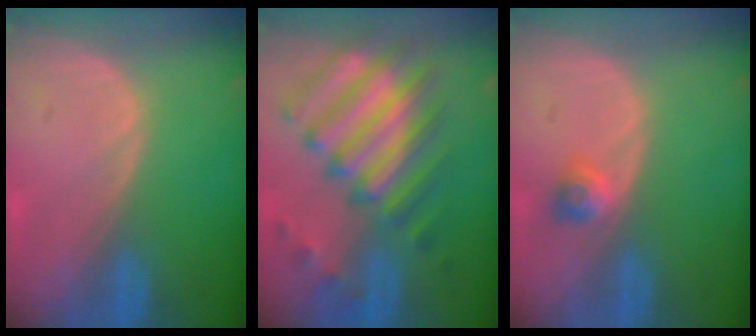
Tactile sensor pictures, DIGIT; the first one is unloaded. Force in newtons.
{"total": 10.9, "press": 10.4, "slide": 3.4}
{"total": 2.4, "press": 2.1, "slide": 1.2}